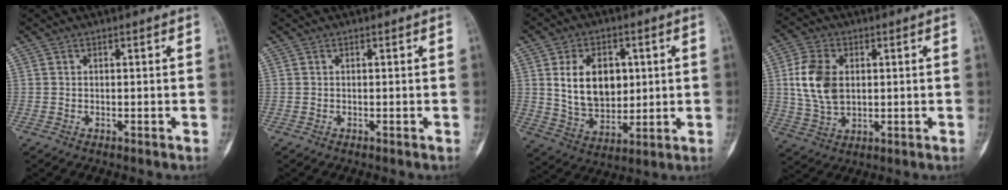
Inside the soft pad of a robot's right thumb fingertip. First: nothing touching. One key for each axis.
{"total": 0.0}
{"total": 13.4, "fx": 2.7, "fy": 9.1, "fz": 9.5, "tx": -0.117, "ty": -0.015, "tz": 0.057}
{"total": 10.7, "fx": 1.6, "fy": 7.1, "fz": 7.9, "tx": -0.156, "ty": -0.001, "tz": 0.037}